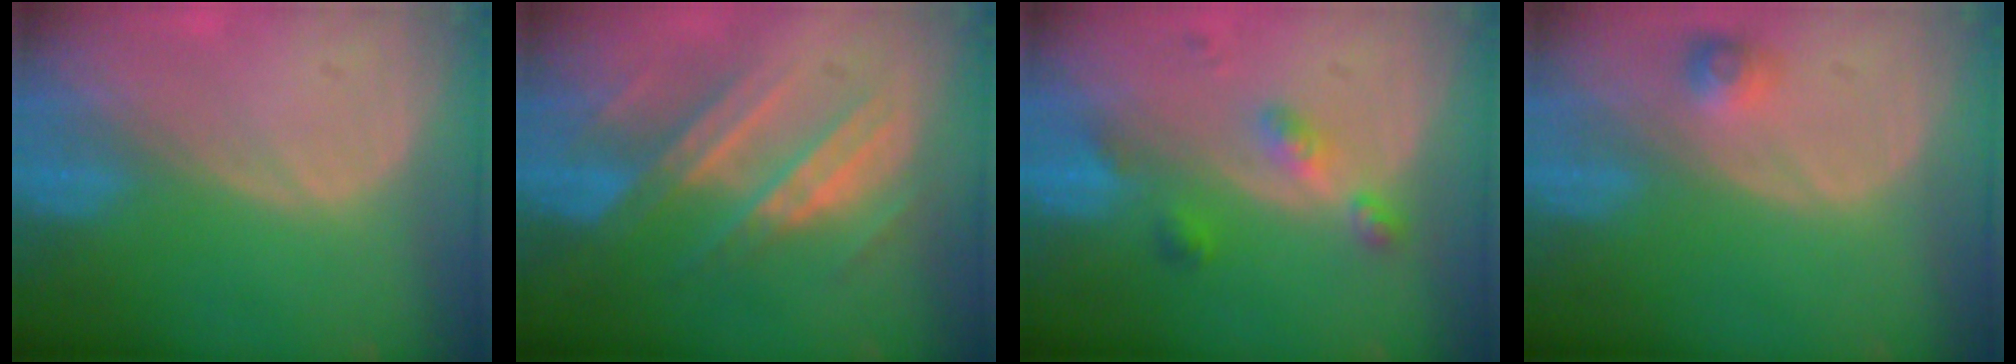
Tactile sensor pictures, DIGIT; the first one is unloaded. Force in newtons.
{"total": 7.7, "press": 7.6, "slide": 0.8}
{"total": 4.7, "press": 4.2, "slide": 2.1}
{"total": 2.5, "press": 2.3, "slide": 1.0}